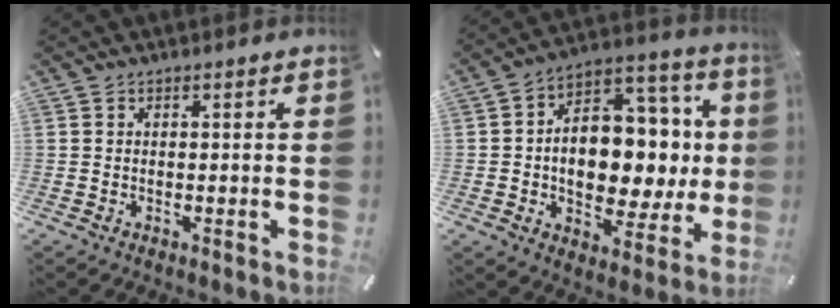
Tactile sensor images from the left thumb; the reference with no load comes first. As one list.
[{"total": 15.5, "force": [-0.5, 11.2, 10.8], "torque": [-0.154, -0.015, -0.001]}]